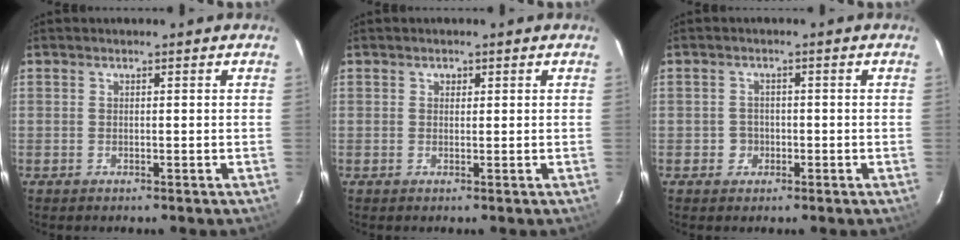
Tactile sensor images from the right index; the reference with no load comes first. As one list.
[{"total": 0.9, "force": [0.3, 0.8, 0.1], "torque": [0.001, 0.004, 0.003]}, {"total": 2.5, "force": [-0.9, 2.3, 0.2], "torque": [-0.004, 0.006, -0.012]}]